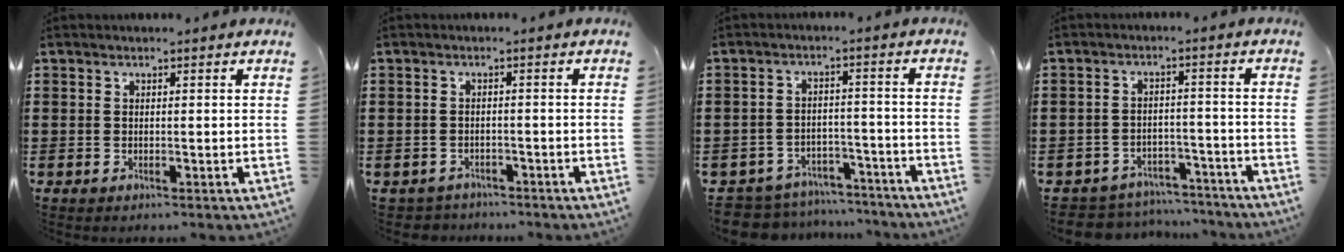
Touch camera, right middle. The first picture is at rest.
{"total": 1.8, "force": [-1.7, 0.6, -0.3], "torque": [-0.002, 0.002, -0.041]}
{"total": 5.8, "force": [-5.7, 1.1, 0.2], "torque": [-0.015, 0.011, -0.121]}
{"total": 5.0, "force": [-4.9, 1.0, -0.1], "torque": [-0.007, 0.012, -0.105]}